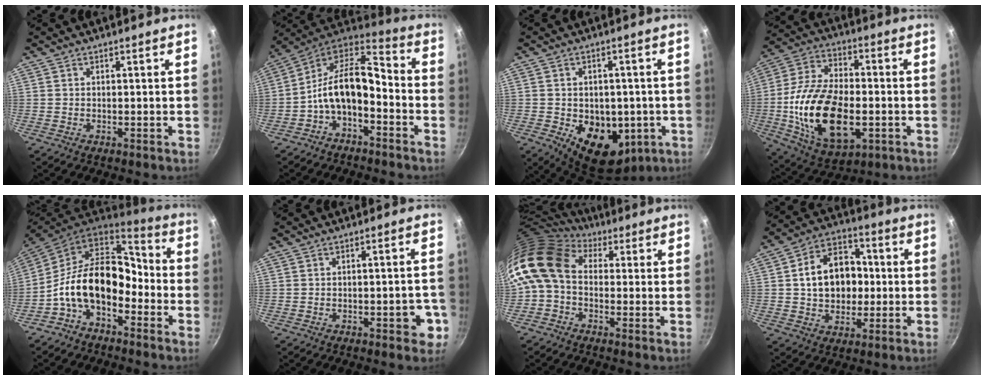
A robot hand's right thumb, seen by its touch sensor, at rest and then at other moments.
{"total": 14.4, "force": [-4.1, 8.0, 11.2], "torque": [-0.197, 0.066, -0.088]}
{"total": 14.6, "force": [-3.4, 10.4, 9.7], "torque": [-0.101, -0.009, -0.027]}
{"total": 23.0, "force": [-3.9, 12.9, 18.6], "torque": [-0.342, 0.016, -0.062]}
{"total": 16.2, "force": [-4.8, 10.2, 11.6], "torque": [-0.170, 0.065, -0.107]}
{"total": 5.4, "force": [-2.3, 2.4, 4.3], "torque": [-0.032, 0.020, -0.027]}
{"total": 12.1, "force": [0.8, 9.0, 8.1], "torque": [-0.151, 0.024, -0.010]}
{"total": 14.4, "force": [0.7, 10.9, 9.3], "torque": [-0.118, 0.027, 0.005]}